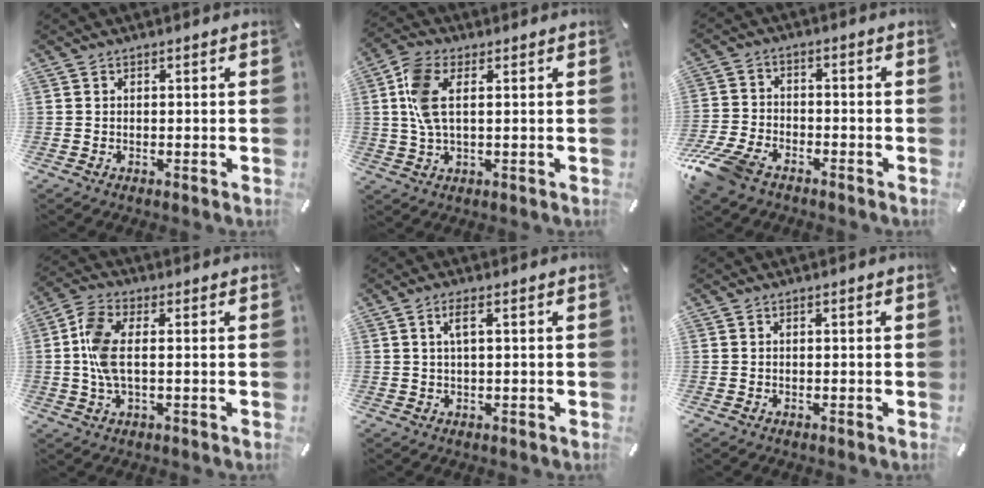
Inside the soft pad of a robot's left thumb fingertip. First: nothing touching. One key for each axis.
{"total": 8.0, "fx": 1.6, "fy": 3.6, "fz": 7.0, "tx": -0.164, "ty": -0.001, "tz": 0.024}
{"total": 9.7, "fx": -7.1, "fy": 4.9, "fz": 4.6, "tx": -0.103, "ty": 0.029, "tz": -0.137}
{"total": 8.1, "fx": 0.3, "fy": 3.5, "fz": 7.4, "tx": -0.167, "ty": -0.005, "tz": 0.000}
{"total": 3.1, "fx": 0.9, "fy": 0.6, "fz": 2.9, "tx": -0.059, "ty": 0.004, "tz": 0.013}
{"total": 0.0}